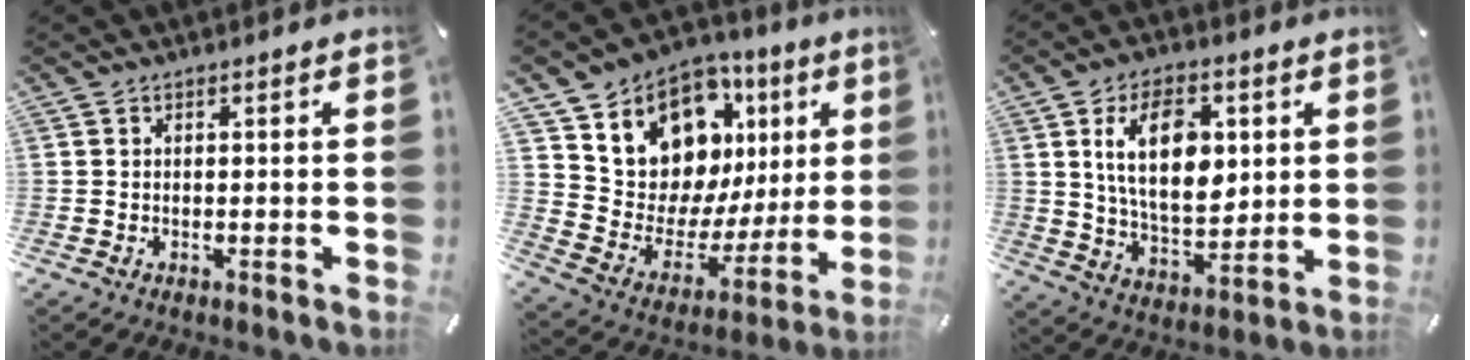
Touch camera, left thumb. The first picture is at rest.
{"total": 12.3, "force": [8.0, 8.7, 3.4], "torque": [-0.060, -0.085, 0.147]}
{"total": 15.6, "force": [4.3, 9.8, 11.4], "torque": [-0.215, 0.000, 0.070]}